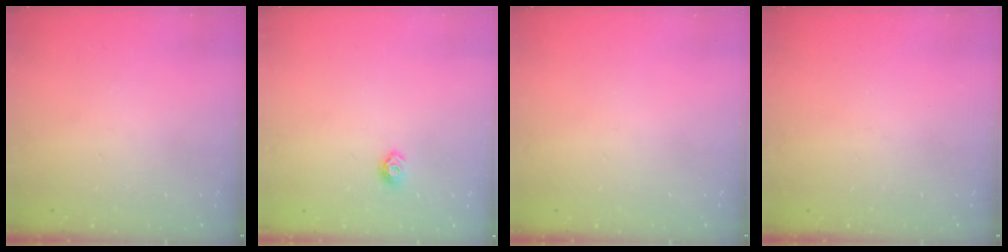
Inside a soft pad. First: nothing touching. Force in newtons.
{"total": 6.1, "press": 6.1, "slide": 0.8}
{"total": 0.0}
{"total": 0.0}